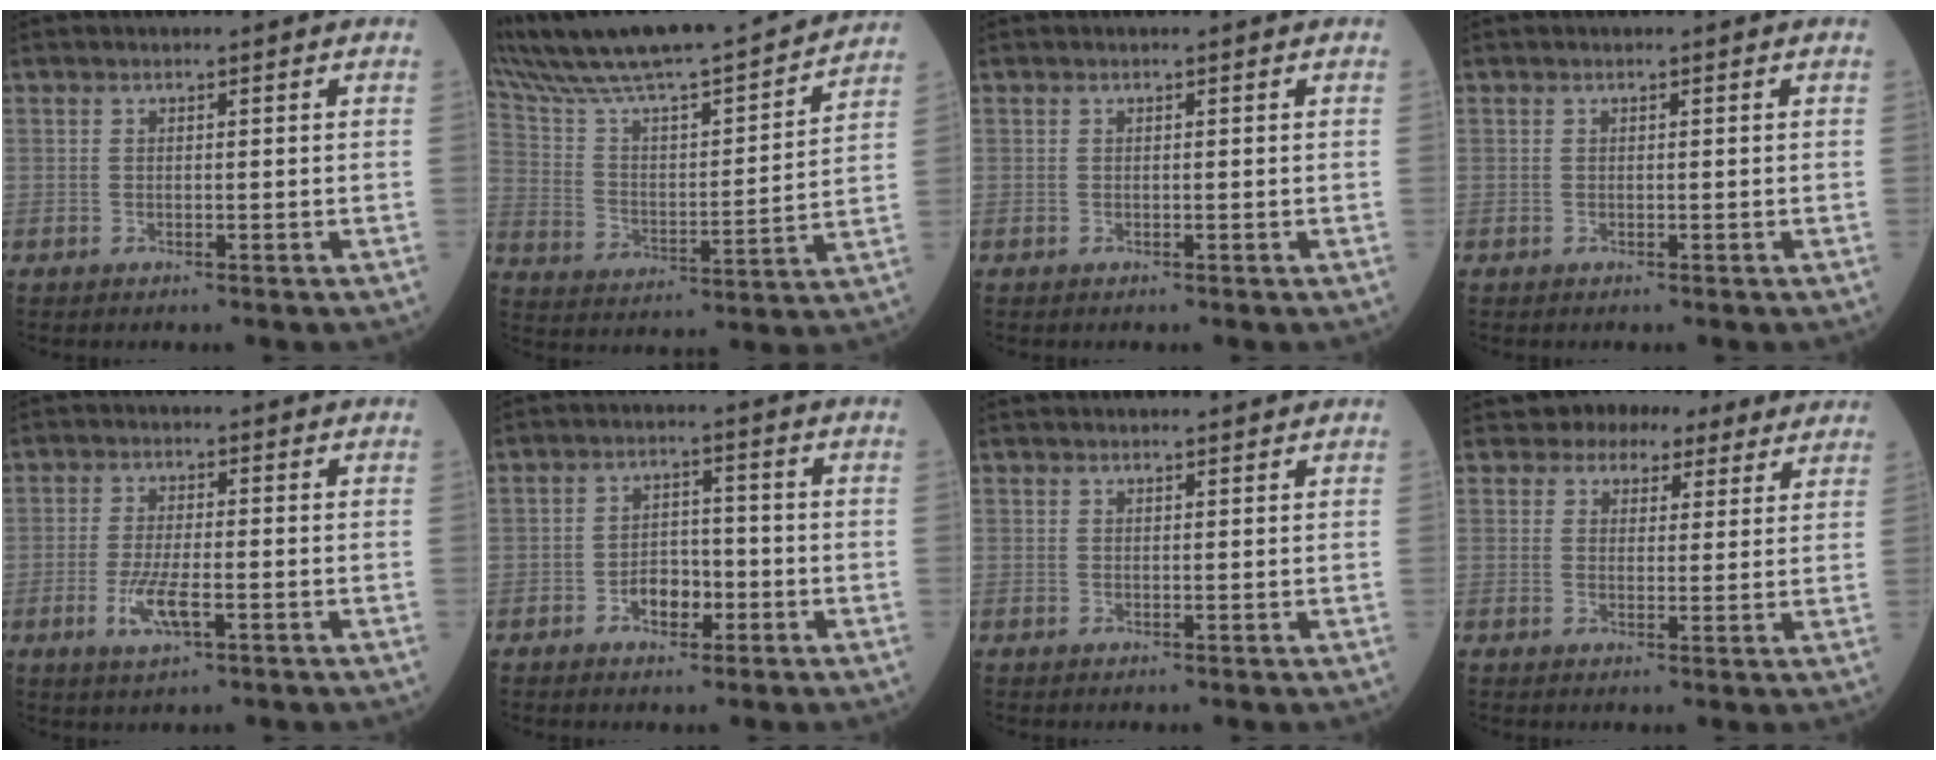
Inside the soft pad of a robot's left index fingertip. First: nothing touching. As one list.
[{"total": 24.4, "force": [21.2, 3.0, 11.7], "torque": [-0.198, 0.013, 0.328]}, {"total": 0.0}, {"total": 0.0}, {"total": 4.7, "force": [-1.6, 1.1, 4.3], "torque": [-0.094, -0.008, -0.027]}, {"total": 4.1, "force": [-1.7, 2.5, 2.7], "torque": [-0.044, 0.007, -0.031]}, {"total": 5.4, "force": [5.1, 0.5, 1.4], "torque": [-0.014, 0.025, 0.062]}, {"total": 7.9, "force": [6.7, 3.9, 1.1], "torque": [-0.007, 0.018, 0.075]}]